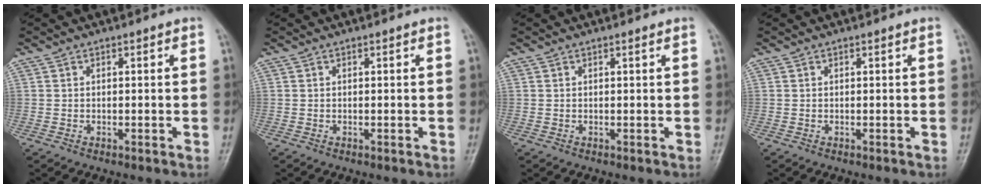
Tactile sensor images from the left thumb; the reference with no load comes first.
{"total": 0.0}
{"total": 0.0}
{"total": 0.0}